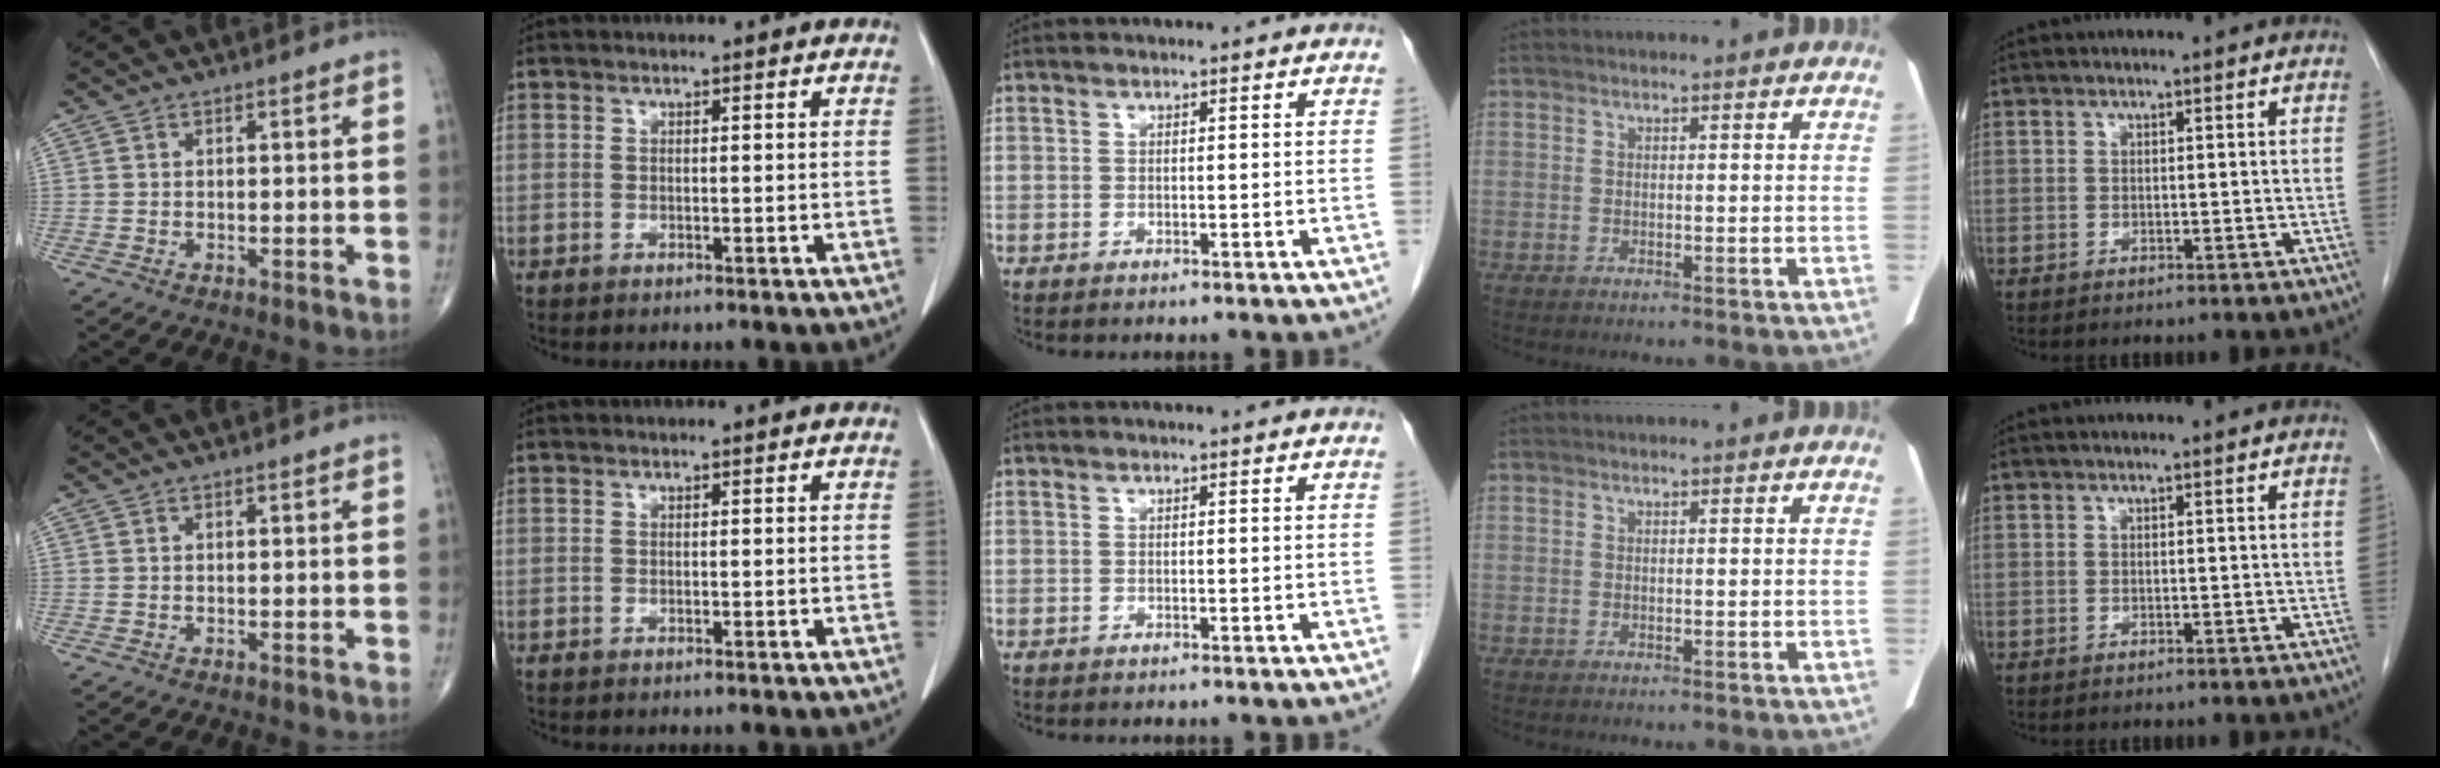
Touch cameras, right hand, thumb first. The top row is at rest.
{}